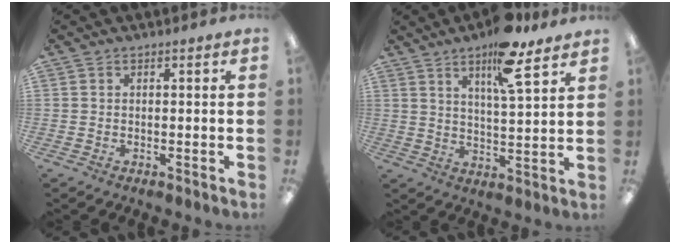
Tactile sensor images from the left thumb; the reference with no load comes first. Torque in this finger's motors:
{"motor_torque": [1.71, 0.87, 0.94, -1.07, 0.23]}